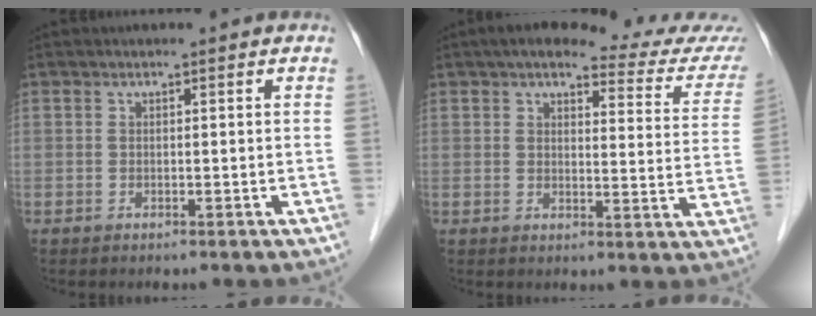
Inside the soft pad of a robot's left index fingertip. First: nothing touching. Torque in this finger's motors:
{"motor_torque": [0.97, -1.17, 0.17, 0.00]}